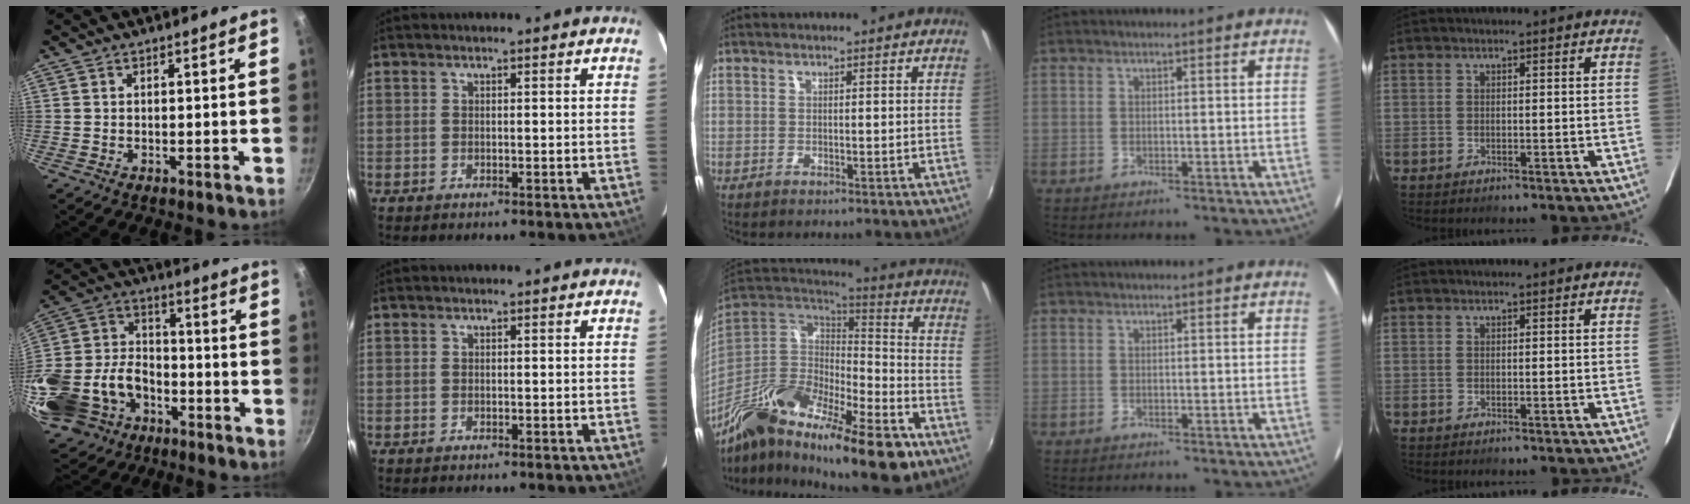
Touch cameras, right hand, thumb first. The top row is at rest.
{"thumb": {"total": 24.8, "force": [-10.3, 17.8, 13.8], "torque": [-0.290, 0.047, -0.175]}, "middle": {"total": 29.7, "force": [-18.0, 9.7, 21.5], "torque": [-0.369, -0.032, -0.295]}}